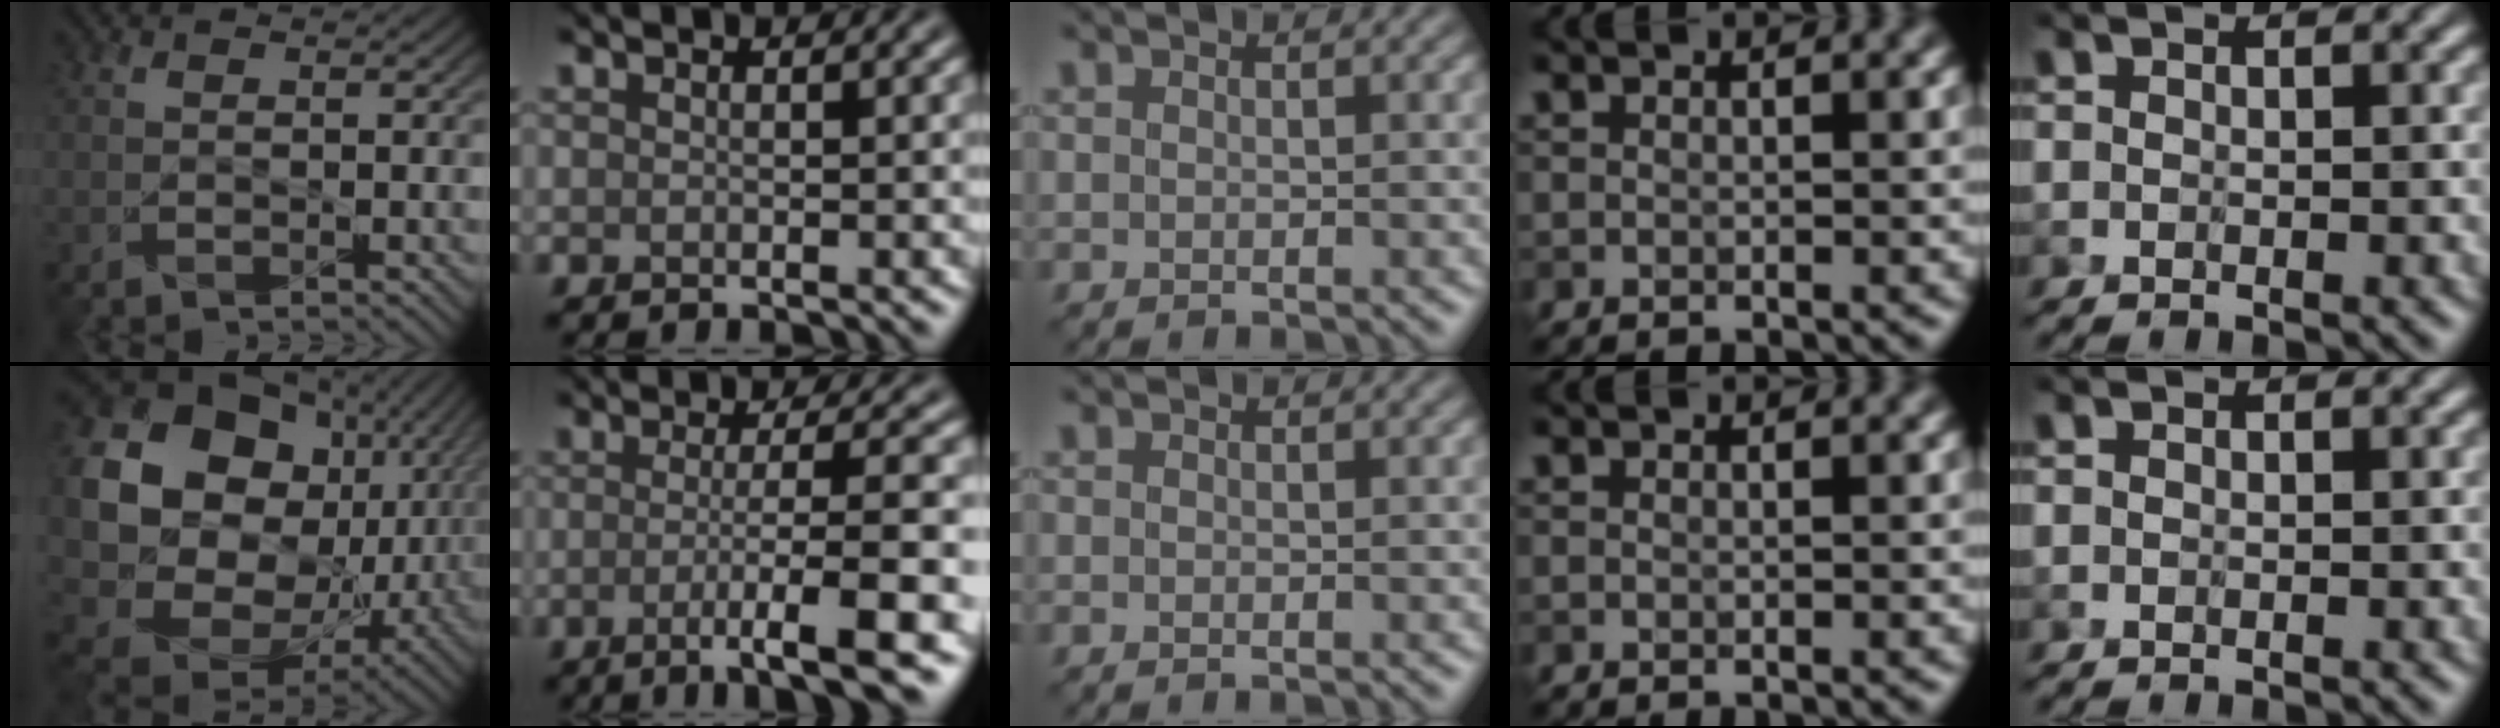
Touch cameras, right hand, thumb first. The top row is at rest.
{"thumb": {"total": 21.4, "force": [2.4, 17.3, 12.3], "torque": [-0.281, -0.042, 0.085]}, "index": {"total": 7.8, "force": [-2.5, 1.1, 7.3], "torque": [-0.101, 0.001, -0.047]}}